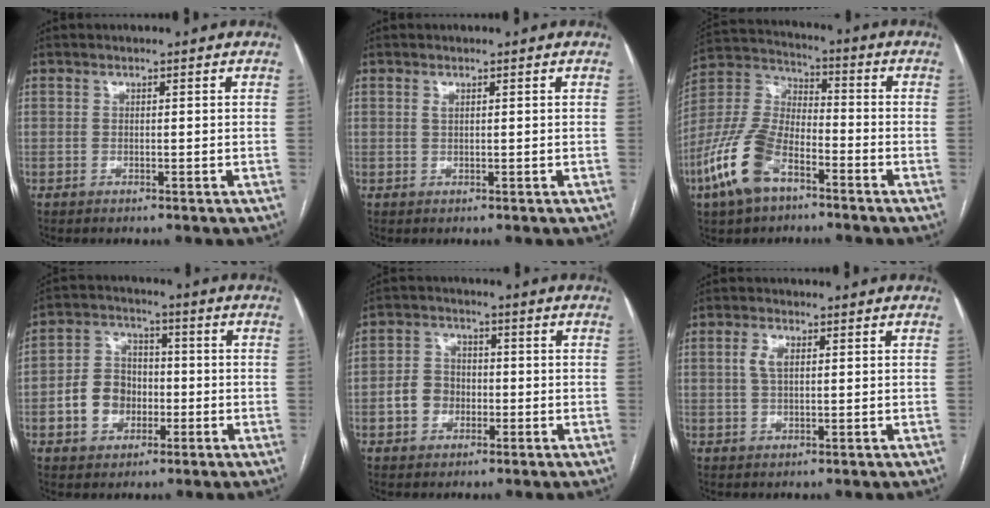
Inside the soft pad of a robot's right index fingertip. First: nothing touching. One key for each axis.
{"total": 0.6, "fx": 0.3, "fy": 0.2, "fz": 0.5, "tx": -0.013, "ty": -0.001, "tz": 0.007}
{"total": 13.5, "fx": -7.2, "fy": 6.2, "fz": 9.5, "tx": -0.223, "ty": 0.003, "tz": -0.141}
{"total": 7.8, "fx": -1.9, "fy": 6.4, "fz": 4.1, "tx": -0.092, "ty": 0.024, "tz": -0.030}
{"total": 5.3, "fx": -1.3, "fy": 4.5, "fz": 2.5, "tx": -0.055, "ty": 0.020, "tz": -0.022}
{"total": 3.0, "fx": 0.8, "fy": 1.4, "fz": 2.5, "tx": -0.055, "ty": 0.007, "tz": 0.017}